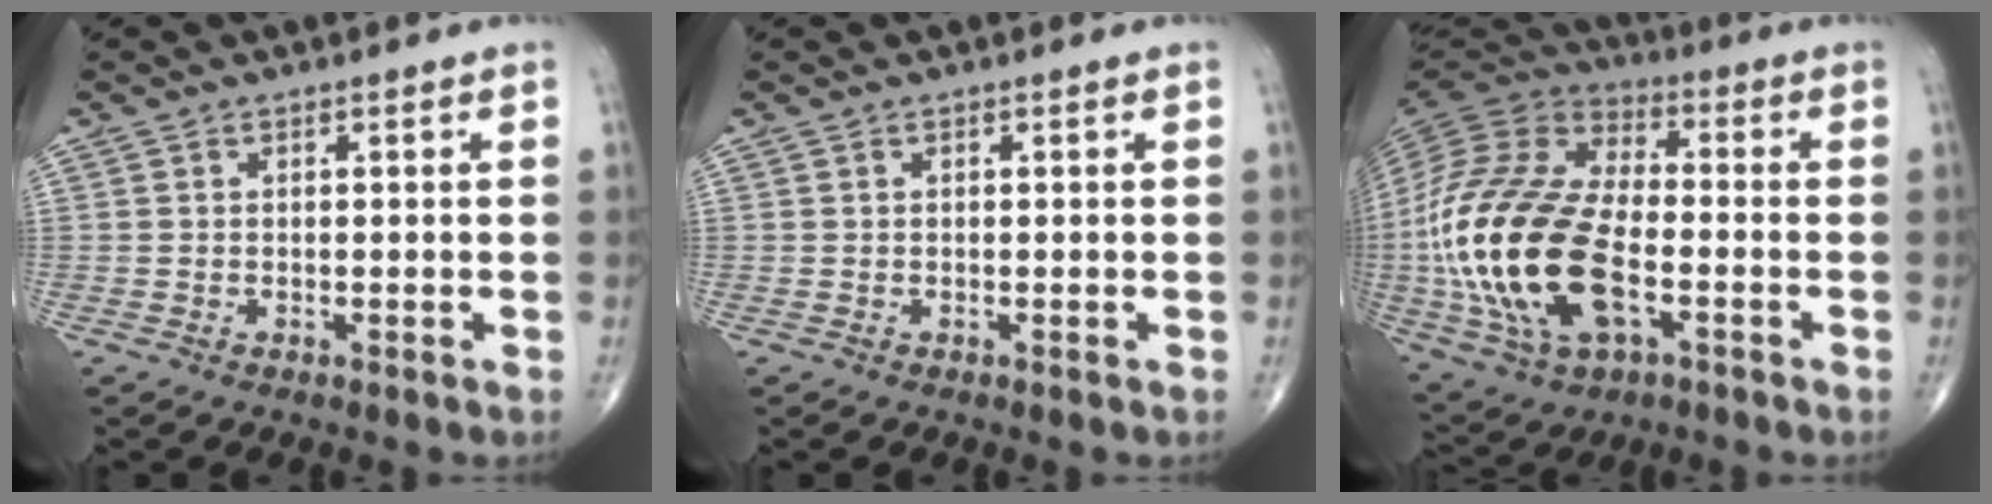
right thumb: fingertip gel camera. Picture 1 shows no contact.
{"total": 0.0}
{"total": 26.7, "force": [-5.3, 14.1, 22.1], "torque": [-0.482, 0.002, -0.091]}